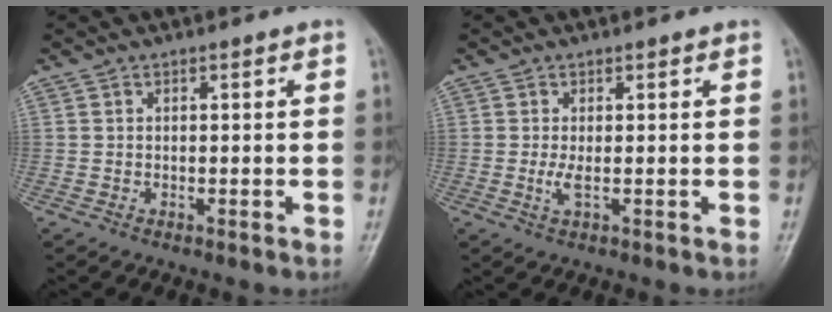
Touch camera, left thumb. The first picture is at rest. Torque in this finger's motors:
{"motor_torque": [0.09, 0.10, 0.18, -0.09, 0.01]}